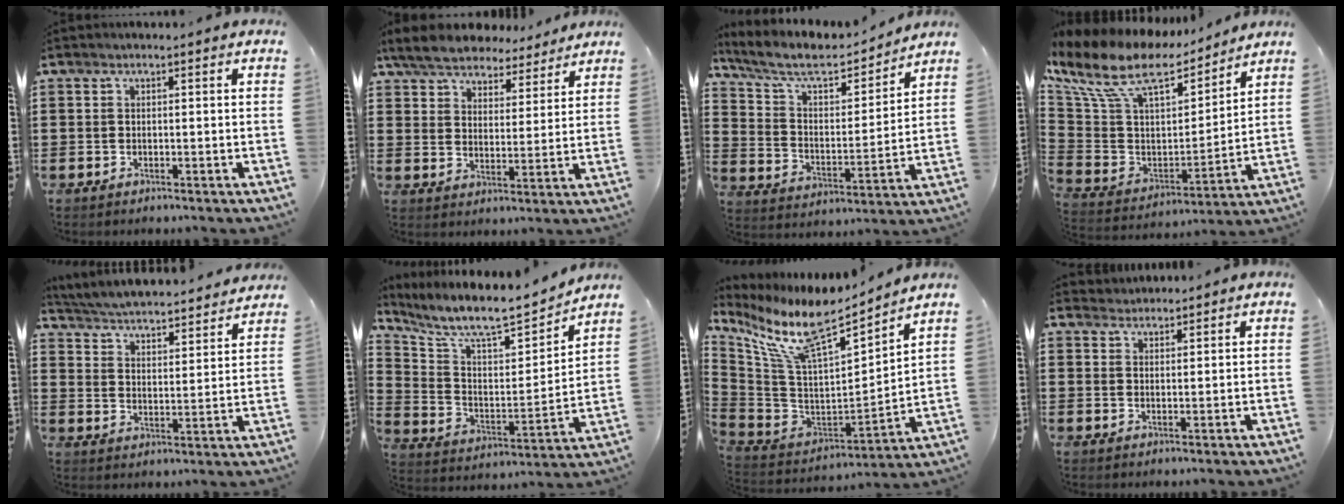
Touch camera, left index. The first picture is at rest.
{"total": 6.6, "force": [6.2, 1.5, 1.4], "torque": [-0.059, -0.031, 0.113]}
{"total": 8.0, "force": [6.8, 2.4, 3.6], "torque": [-0.102, -0.038, 0.114]}
{"total": 12.9, "force": [8.9, 5.3, 7.6], "torque": [-0.186, -0.050, 0.153]}
{"total": 4.4, "force": [4.3, -0.5, 0.5], "torque": [-0.034, -0.040, 0.070]}
{"total": 8.2, "force": [7.5, 1.1, 3.0], "torque": [-0.096, -0.058, 0.125]}
{"total": 11.8, "force": [8.7, 3.0, 7.3], "torque": [-0.182, -0.063, 0.151]}
{"total": 1.9, "force": [1.8, 0.4, -0.4], "torque": [0.002, 0.004, 0.037]}